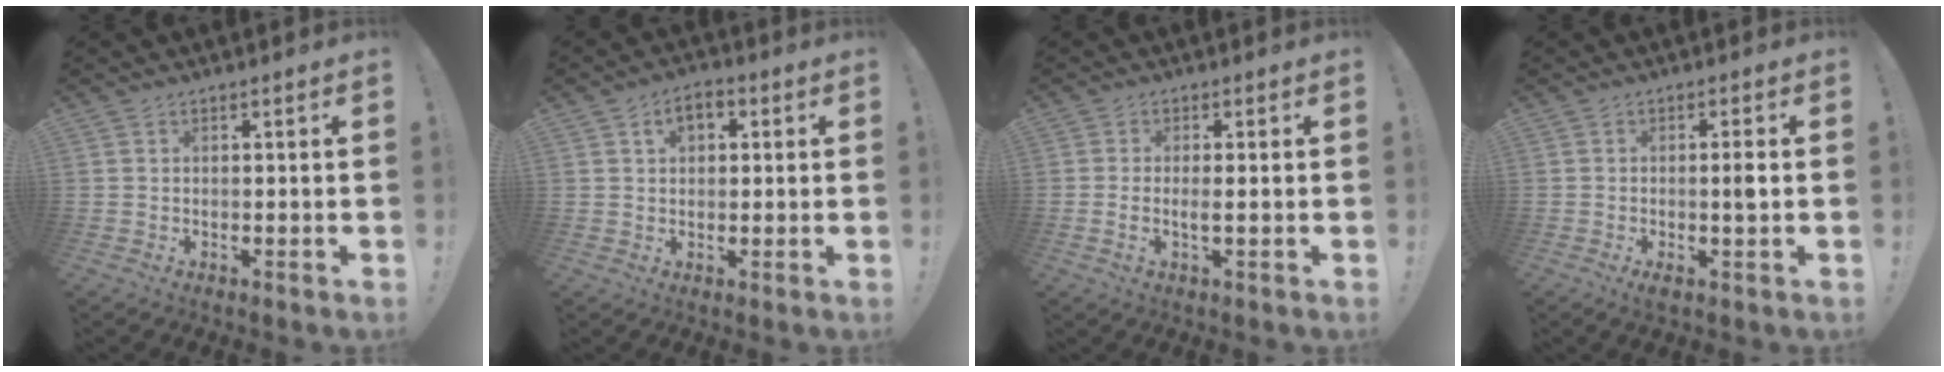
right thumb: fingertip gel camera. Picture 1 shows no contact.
{"total": 5.4, "force": [1.8, 3.7, 3.5], "torque": [-0.055, 0.007, 0.031]}
{"total": 2.7, "force": [-0.3, 0.2, 2.7], "torque": [-0.054, 0.000, -0.005]}
{"total": 4.0, "force": [-0.5, 0.1, 3.9], "torque": [-0.067, -0.003, -0.011]}